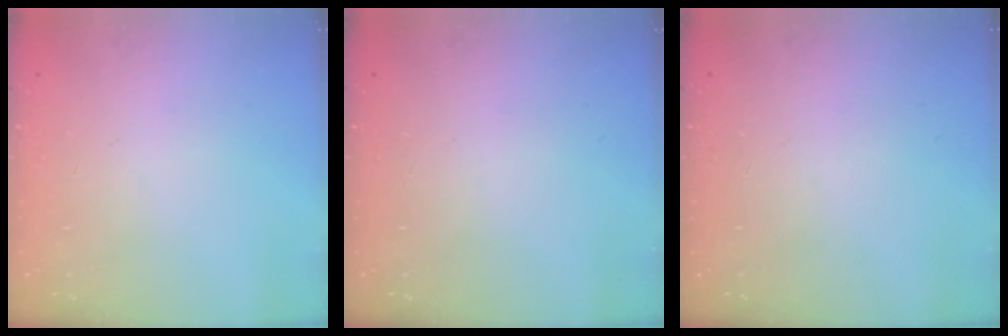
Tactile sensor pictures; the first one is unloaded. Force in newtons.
{"total": 0.0}
{"total": 0.0}